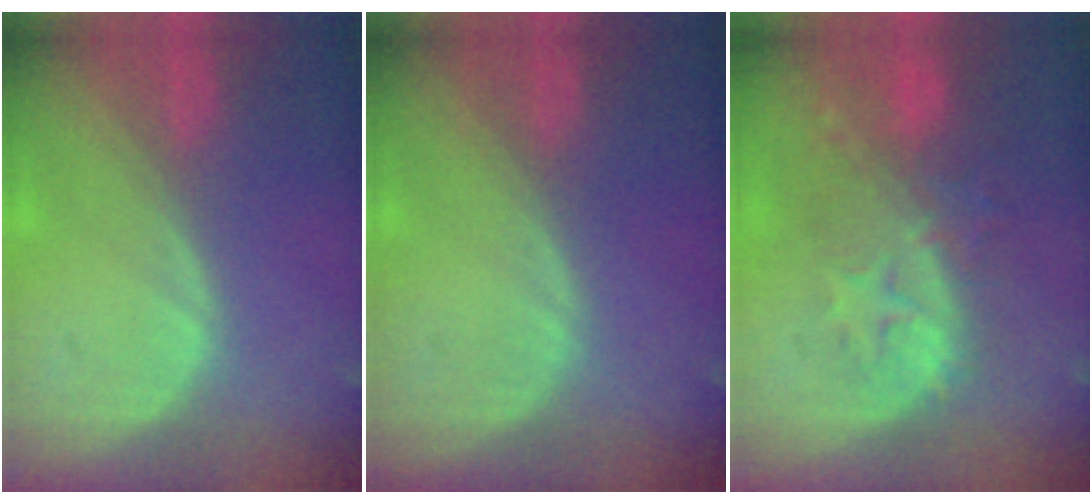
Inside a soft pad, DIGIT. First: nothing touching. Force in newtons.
{"total": 0.0}
{"total": 9.9, "press": 8.7, "slide": 4.7}